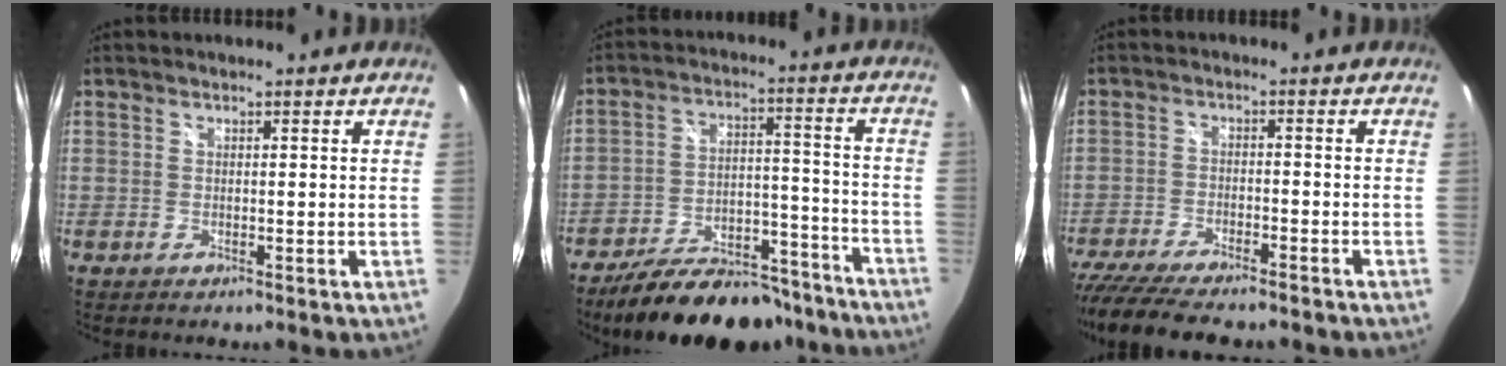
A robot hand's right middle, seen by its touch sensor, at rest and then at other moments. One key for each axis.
{"total": 20.9, "fx": -17.4, "fy": 7.9, "fz": 8.5, "tx": -0.154, "ty": 0.017, "tz": -0.233}
{"total": 16.3, "fx": -13.8, "fy": 3.5, "fz": 7.9, "tx": -0.166, "ty": -0.045, "tz": -0.222}